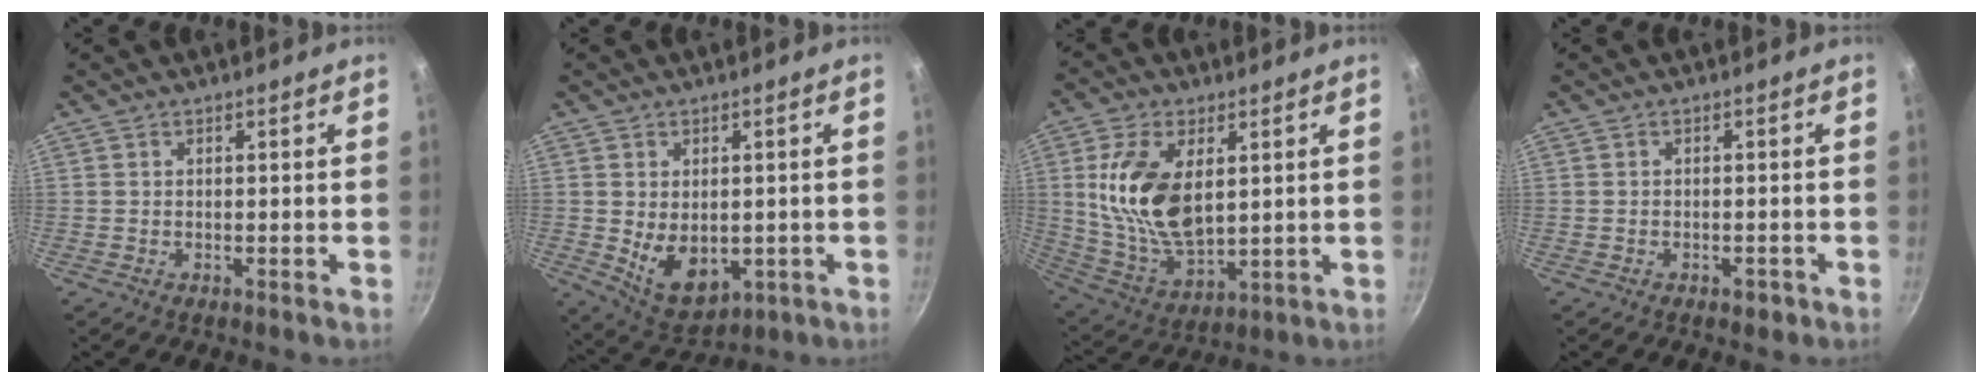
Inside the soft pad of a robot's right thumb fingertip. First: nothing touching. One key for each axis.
{"total": 9.3, "fx": -0.6, "fy": 6.4, "fz": 6.7, "tx": -0.091, "ty": -0.016, "tz": 0.015}
{"total": 16.0, "fx": 3.4, "fy": 9.0, "fz": 12.8, "tx": -0.234, "ty": -0.023, "tz": 0.076}
{"total": 1.8, "fx": -1.1, "fy": 1.1, "fz": 1.1, "tx": -0.013, "ty": 0.009, "tz": -0.007}